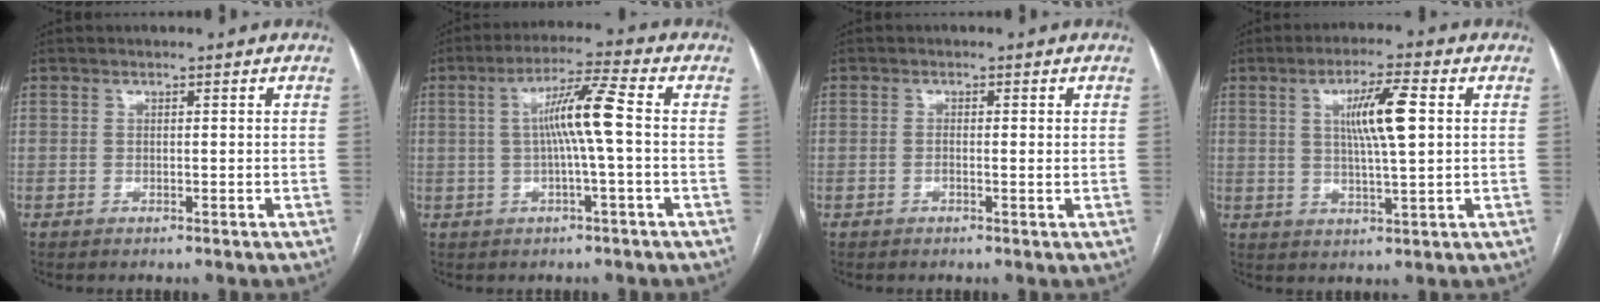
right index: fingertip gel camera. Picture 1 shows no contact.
{"total": 7.7, "force": [0.1, -0.6, 7.7], "torque": [-0.139, 0.013, 0.000]}
{"total": 1.4, "force": [-0.1, 0.2, 1.3], "torque": [-0.022, 0.000, -0.002]}
{"total": 8.1, "force": [1.8, 0.6, 7.9], "torque": [-0.141, 0.003, 0.032]}